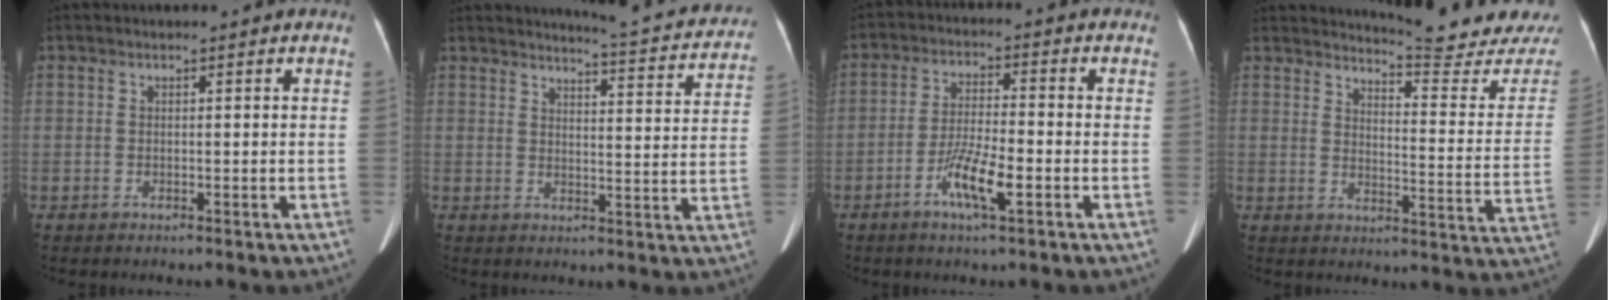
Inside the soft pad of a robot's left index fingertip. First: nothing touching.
{"total": 12.6, "force": [12.2, 1.0, 2.8], "torque": [-0.029, -0.038, 0.131]}
{"total": 6.8, "force": [-3.0, 0.8, 6.0], "torque": [-0.118, -0.004, -0.057]}
{"total": 15.7, "force": [15.4, -1.5, 2.7], "torque": [-0.036, -0.119, 0.177]}